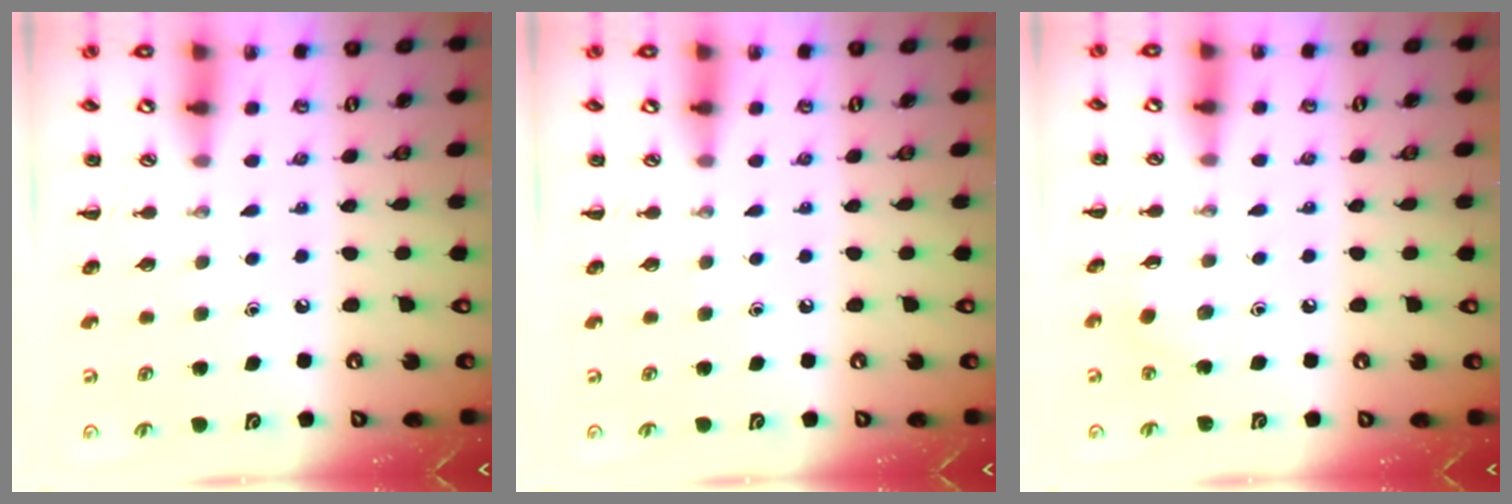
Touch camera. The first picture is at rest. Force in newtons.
{"total": 0.0}
{"total": 2.7, "press": 2.6, "slide": 0.6}